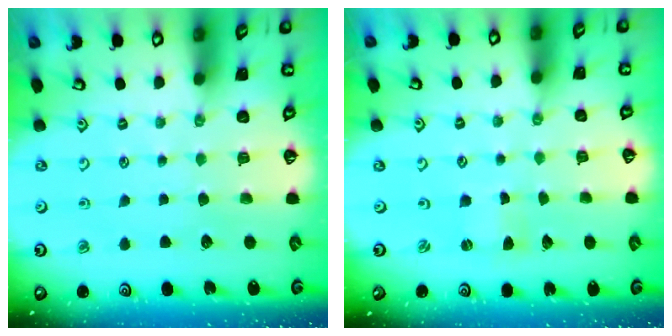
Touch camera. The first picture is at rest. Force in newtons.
{"total": 0.0}